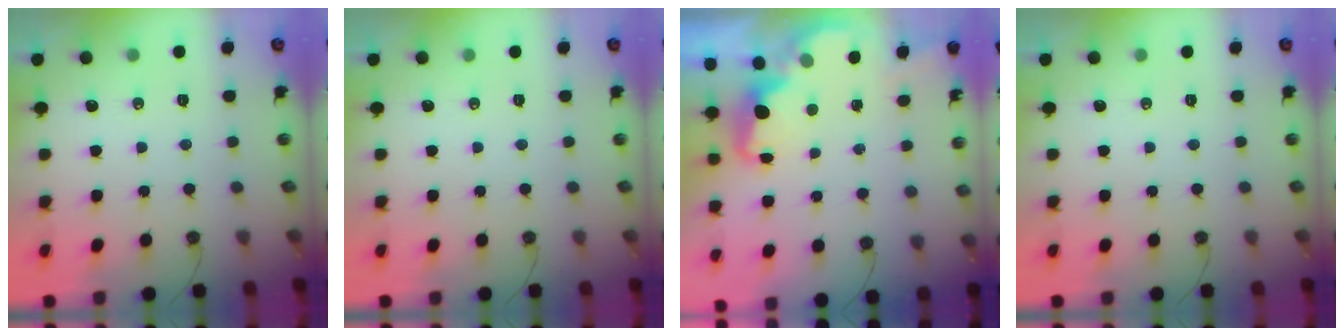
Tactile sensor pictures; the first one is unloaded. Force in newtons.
{"total": 0.0}
{"total": 2.1, "press": 2.0, "slide": 0.6}
{"total": 0.0}